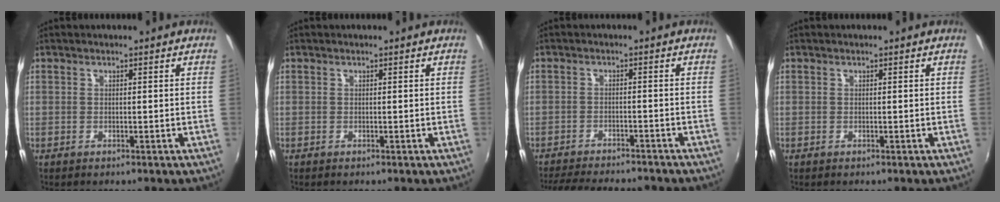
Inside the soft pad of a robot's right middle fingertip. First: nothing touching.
{"total": 0.0}
{"total": 12.9, "force": [-11.5, 2.3, 5.2], "torque": [-0.116, -0.014, -0.170]}
{"total": 0.0}